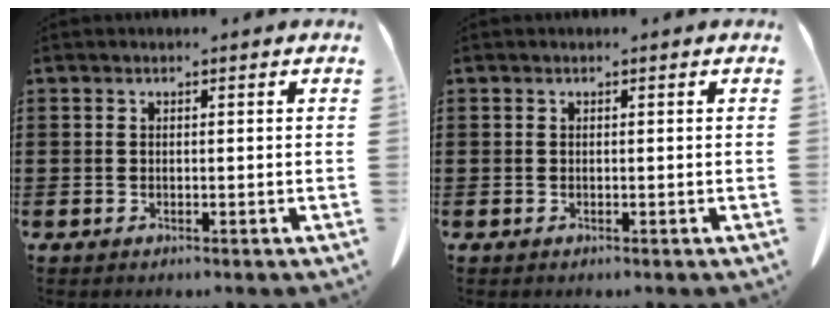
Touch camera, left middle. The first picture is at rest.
{"total": 0.0}